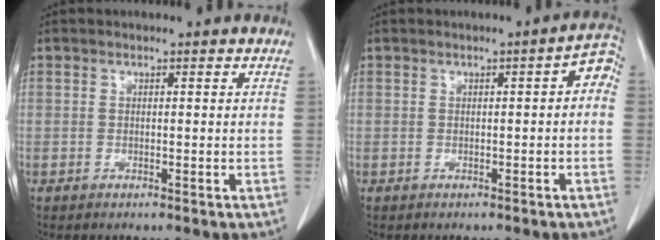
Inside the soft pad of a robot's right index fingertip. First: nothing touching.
{"total": 3.3, "force": [0.0, 0.9, 3.2], "torque": [-0.032, 0.013, -0.006]}